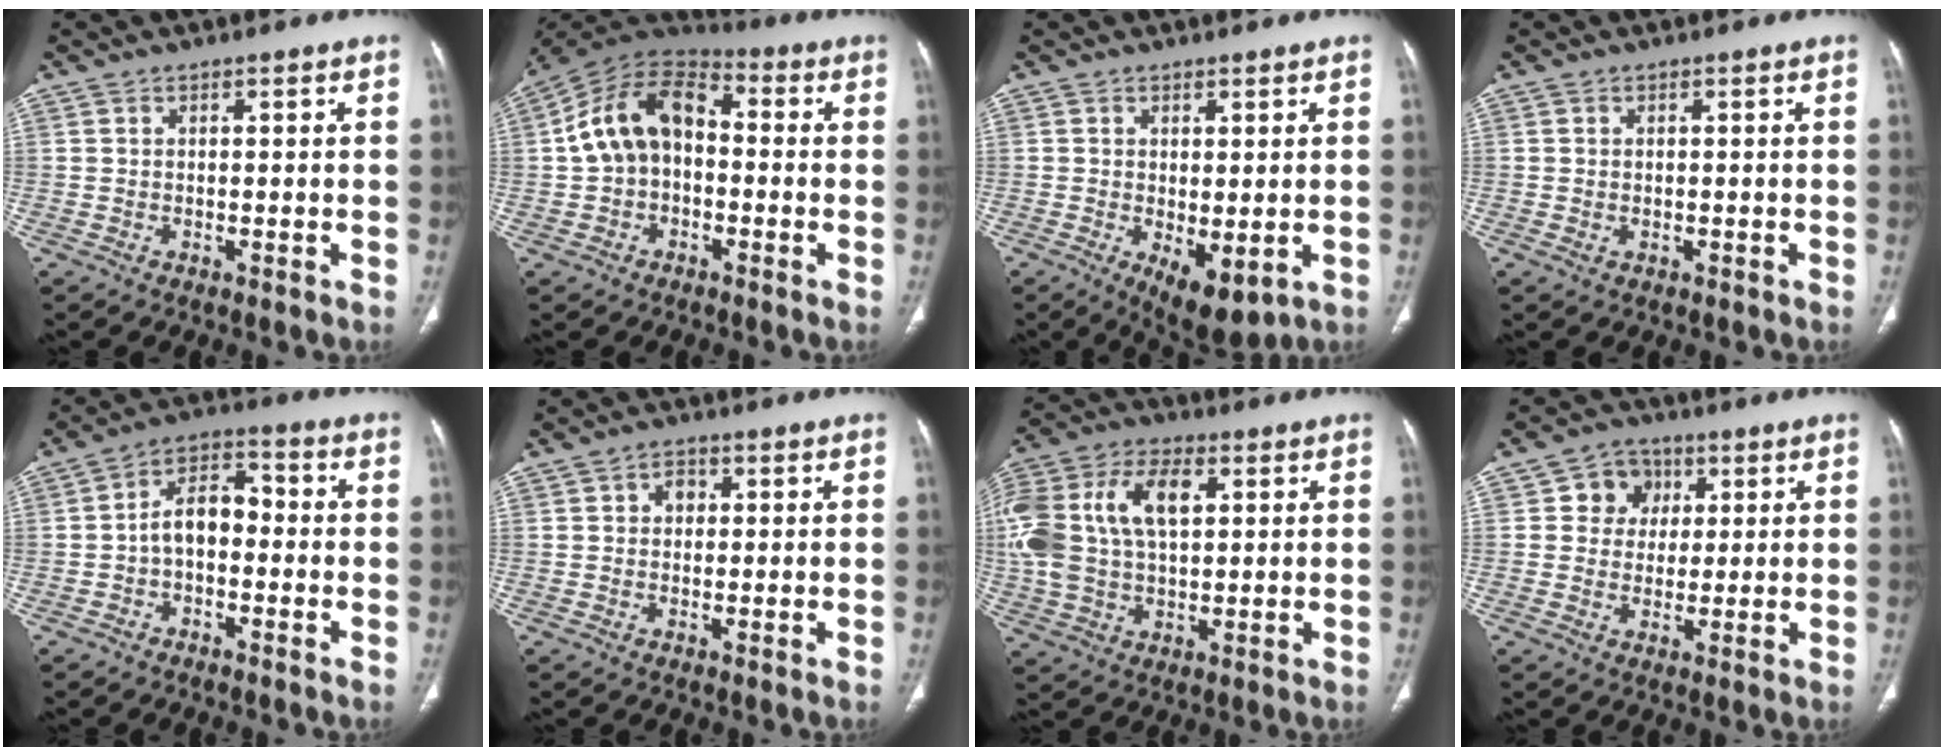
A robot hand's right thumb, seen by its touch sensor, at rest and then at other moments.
{"total": 13.4, "force": [-0.1, 9.3, 9.7], "torque": [-0.159, 0.042, -0.016]}
{"total": 7.7, "force": [-1.9, 3.6, 6.5], "torque": [-0.092, -0.015, -0.012]}
{"total": 0.9, "force": [-0.2, 0.7, 0.6], "torque": [-0.015, 0.006, 0.003]}
{"total": 7.7, "force": [-1.2, 4.8, 5.8], "torque": [-0.084, 0.035, -0.033]}
{"total": 2.7, "force": [0.6, 2.1, 1.5], "torque": [-0.011, 0.004, 0.007]}
{"total": 20.8, "force": [4.6, 12.6, 15.8], "torque": [-0.356, 0.025, 0.082]}
{"total": 6.6, "force": [1.9, 6.1, 2.0], "torque": [0.007, 0.003, 0.026]}